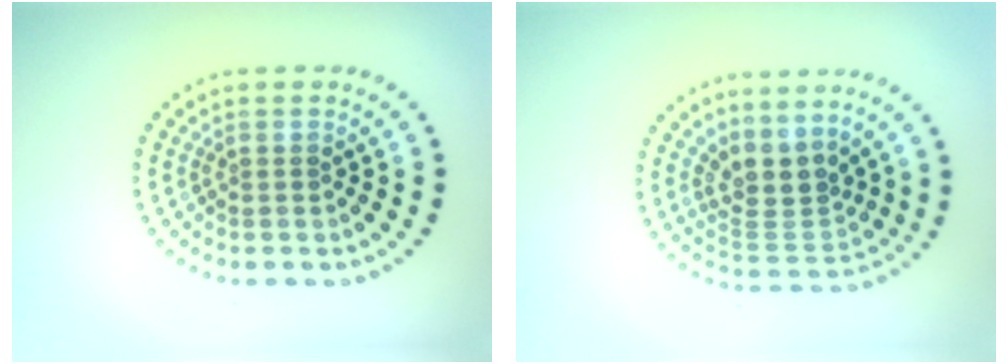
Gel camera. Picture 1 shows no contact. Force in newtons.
{"total": 3.5, "press": 2.6, "slide": 2.4}